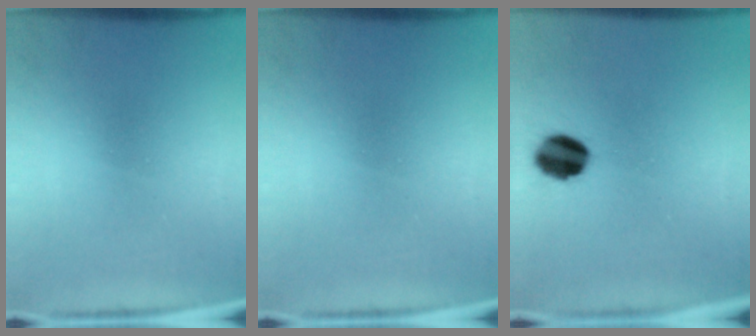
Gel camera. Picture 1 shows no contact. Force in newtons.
{"total": 0.0}
{"total": 11.0}